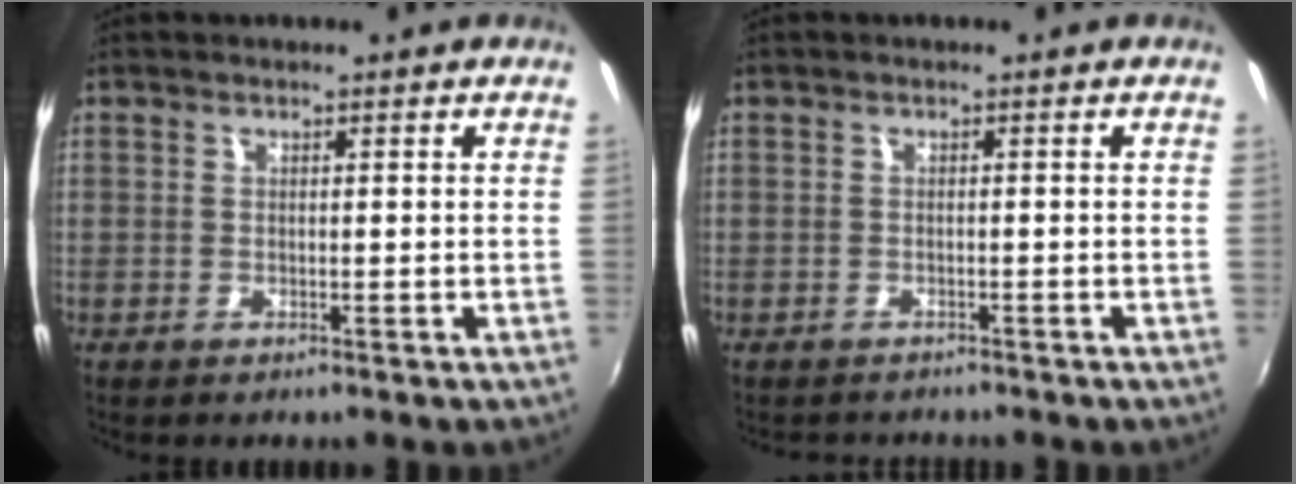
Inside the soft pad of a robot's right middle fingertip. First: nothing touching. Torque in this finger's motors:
{"motor_torque": [-0.35, -0.11, -0.38, -0.13]}